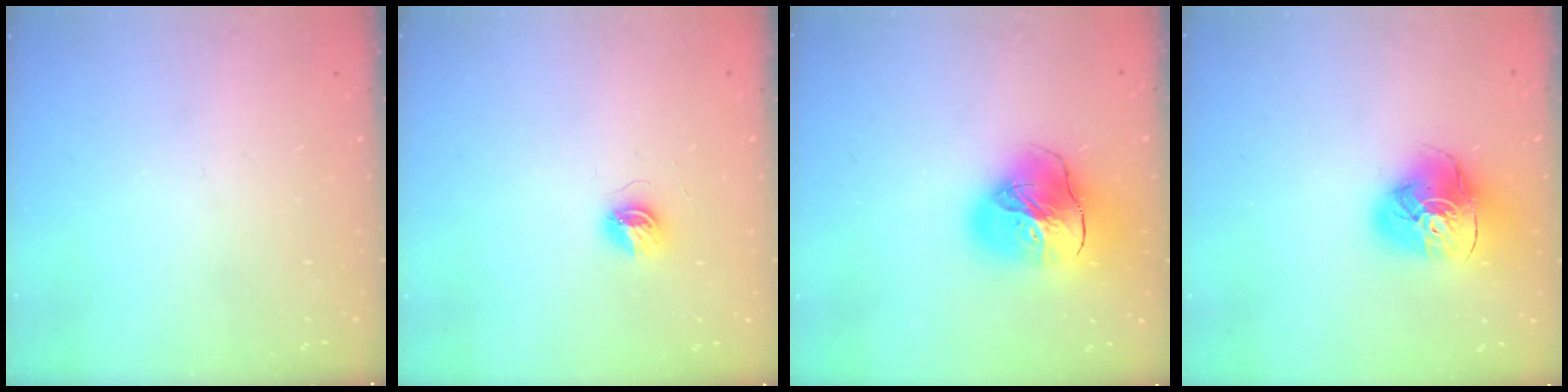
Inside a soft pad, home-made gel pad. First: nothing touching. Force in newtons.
{"total": 5.6, "press": 5.6, "slide": 0.5}
{"total": 20.3, "press": 20.2, "slide": 2.2}
{"total": 13.8, "press": 13.7, "slide": 1.4}